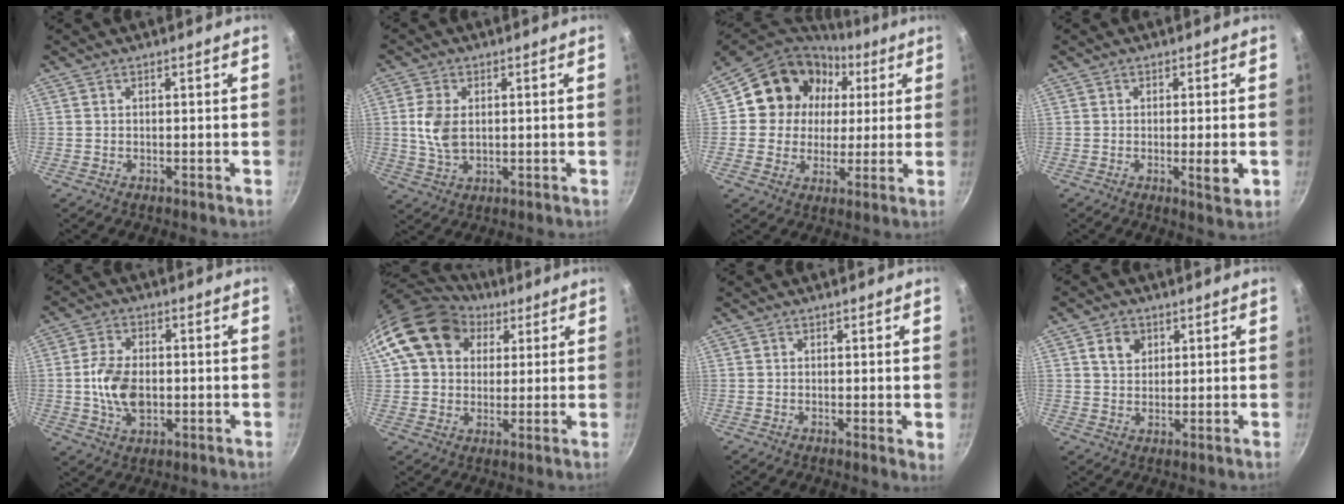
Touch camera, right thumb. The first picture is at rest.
{"total": 6.5, "force": [0.7, 4.1, 5.0], "torque": [-0.103, -0.003, 0.017]}
{"total": 16.1, "force": [4.0, 14.3, 6.2], "torque": [-0.088, 0.014, 0.055]}
{"total": 4.3, "force": [-0.8, 0.9, 4.1], "torque": [-0.059, -0.004, -0.011]}
{"total": 9.3, "force": [-0.7, 6.0, 7.1], "torque": [-0.123, 0.005, -0.015]}
{"total": 15.1, "force": [6.0, 11.8, 7.3], "torque": [-0.109, 0.007, 0.096]}
{"total": 1.5, "force": [0.1, 0.6, 1.4], "torque": [-0.016, -0.005, -0.001]}
{"total": 4.7, "force": [1.8, 3.7, 2.2], "torque": [-0.017, 0.000, 0.032]}